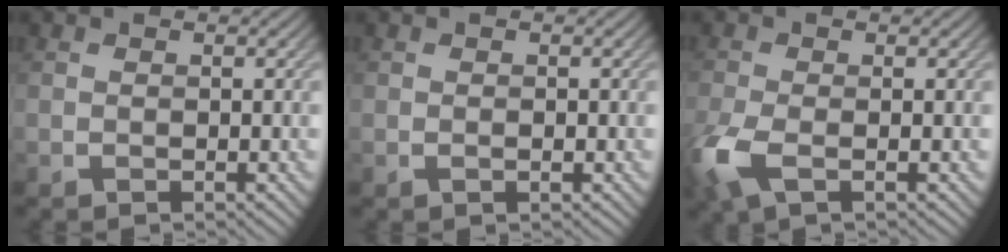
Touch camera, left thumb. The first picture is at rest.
{"total": 0.6, "force": [-0.2, 0.3, 0.5], "torque": [-0.010, -0.002, -0.002]}
{"total": 5.0, "force": [-2.1, 2.2, 4.1], "torque": [-0.110, -0.011, -0.047]}